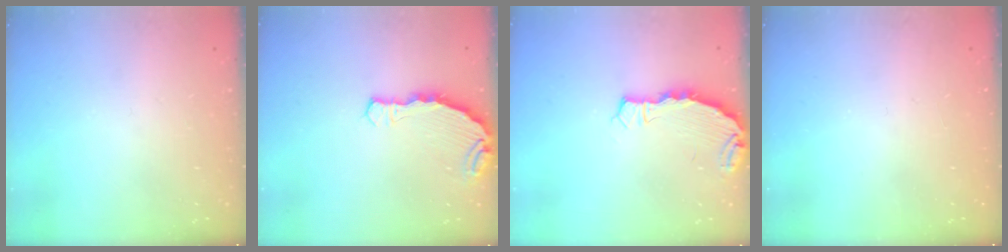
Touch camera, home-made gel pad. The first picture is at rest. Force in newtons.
{"total": 6.7, "press": 6.4, "slide": 2.1}
{"total": 3.9, "press": 3.9, "slide": 0.2}
{"total": 0.0}